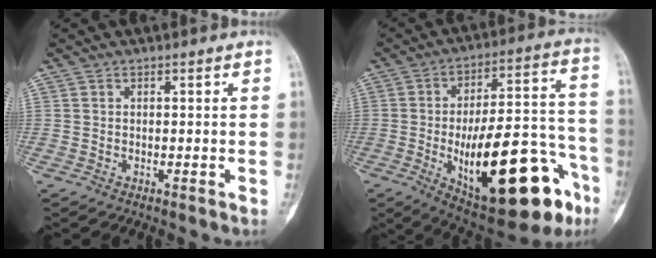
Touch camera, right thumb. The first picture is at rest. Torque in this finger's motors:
{"motor_torque": [0.35, 1.23, 1.92, -0.85, 0.20]}